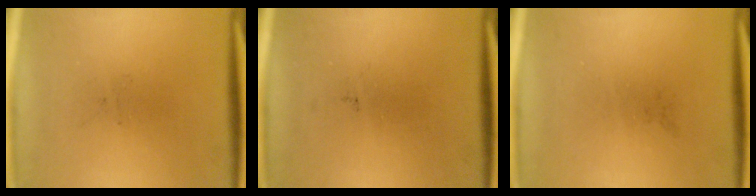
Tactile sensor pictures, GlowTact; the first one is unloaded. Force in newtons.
{"total": 0.0}
{"total": 0.0}